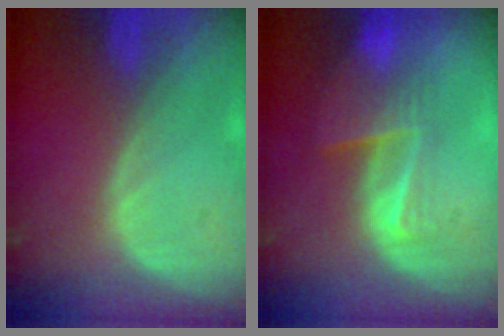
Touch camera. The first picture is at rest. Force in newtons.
{"total": 6.5, "press": 5.6, "slide": 3.2}